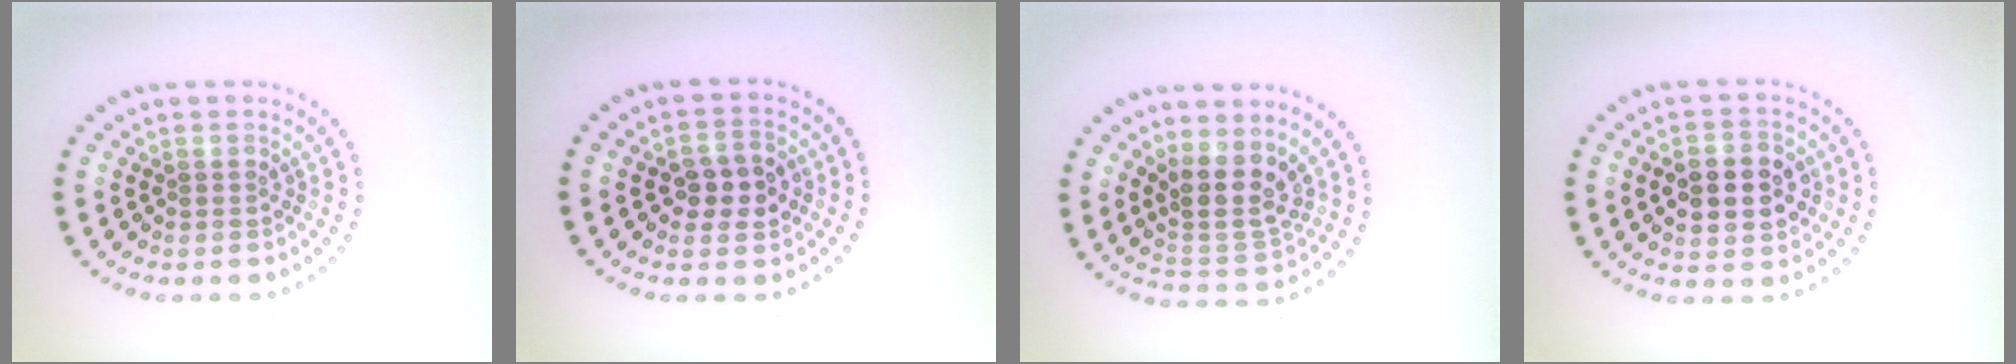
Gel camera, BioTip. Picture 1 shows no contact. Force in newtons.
{"total": 3.1, "press": 3.1, "slide": 0.3}
{"total": 3.8, "press": 3.1, "slide": 2.2}
{"total": 5.2, "press": 5.1, "slide": 0.3}